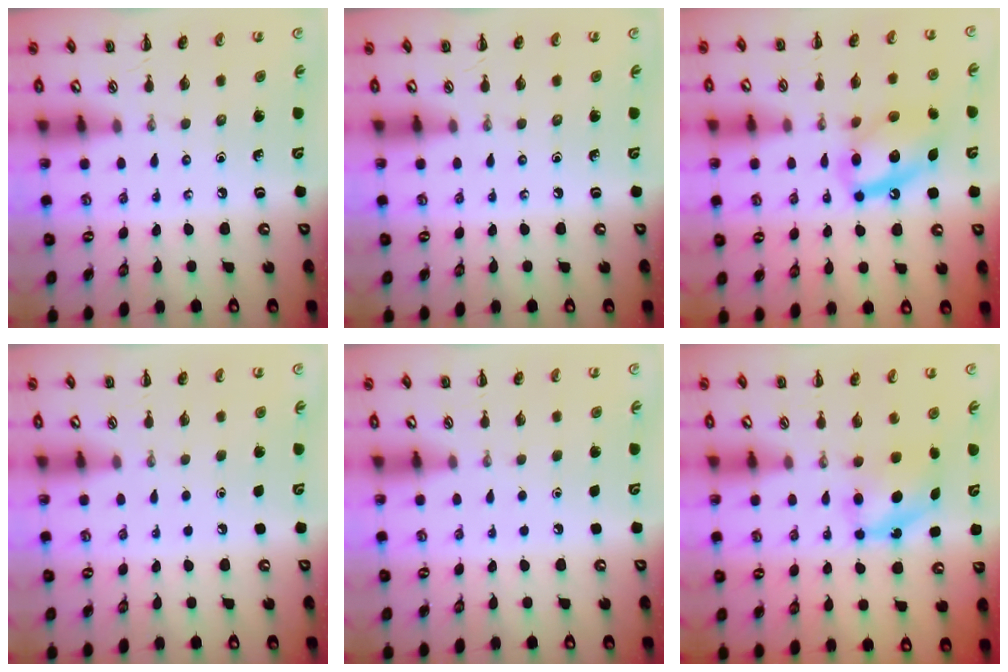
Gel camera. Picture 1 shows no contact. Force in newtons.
{"total": 0.0}
{"total": 13.8, "press": 13.5, "slide": 2.6}
{"total": 1.8, "press": 1.8, "slide": 0.1}
{"total": 1.7, "press": 1.7, "slide": 0.1}
{"total": 5.2, "press": 5.2, "slide": 0.8}